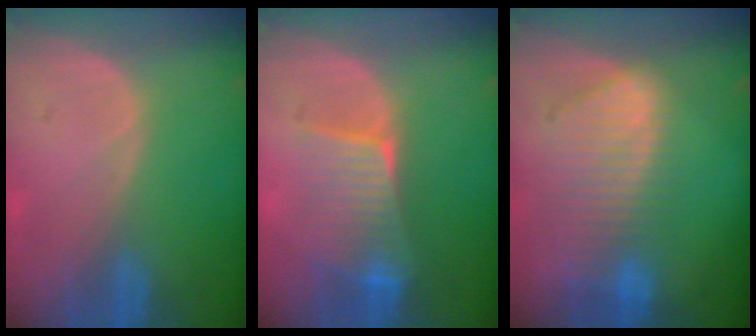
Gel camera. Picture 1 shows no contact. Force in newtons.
{"total": 6.5, "press": 6.4, "slide": 1.5}
{"total": 9.5, "press": 8.2, "slide": 4.6}